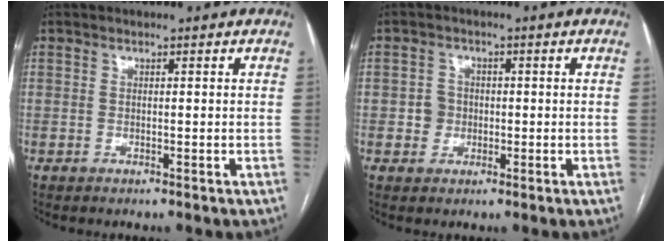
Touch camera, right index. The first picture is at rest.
{"total": 2.7, "force": [-0.4, 2.6, 0.6], "torque": [-0.003, 0.010, -0.004]}